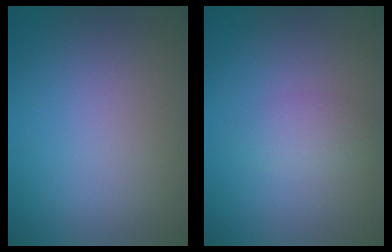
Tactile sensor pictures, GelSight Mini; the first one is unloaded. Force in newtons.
{"total": 1.9, "press": 1.9, "slide": 0.0}